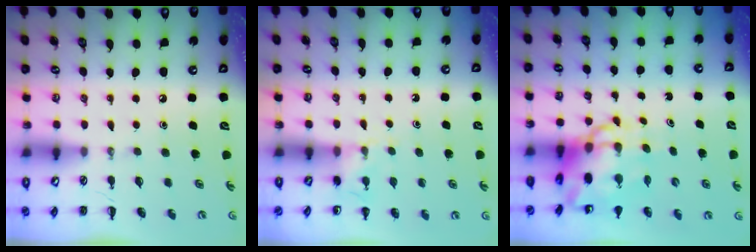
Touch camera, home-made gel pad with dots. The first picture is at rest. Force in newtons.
{"total": 6.3, "press": 6.1, "slide": 1.5}
{"total": 10.1, "press": 9.7, "slide": 2.7}